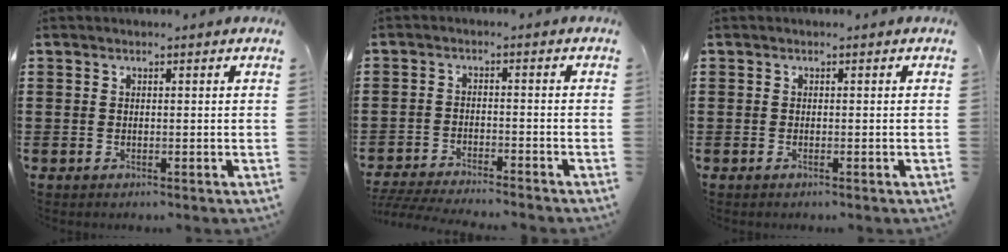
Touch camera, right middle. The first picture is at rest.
{"total": 3.9, "force": [-3.8, -0.2, 0.7], "torque": [-0.026, -0.010, -0.083]}
{"total": 0.0}